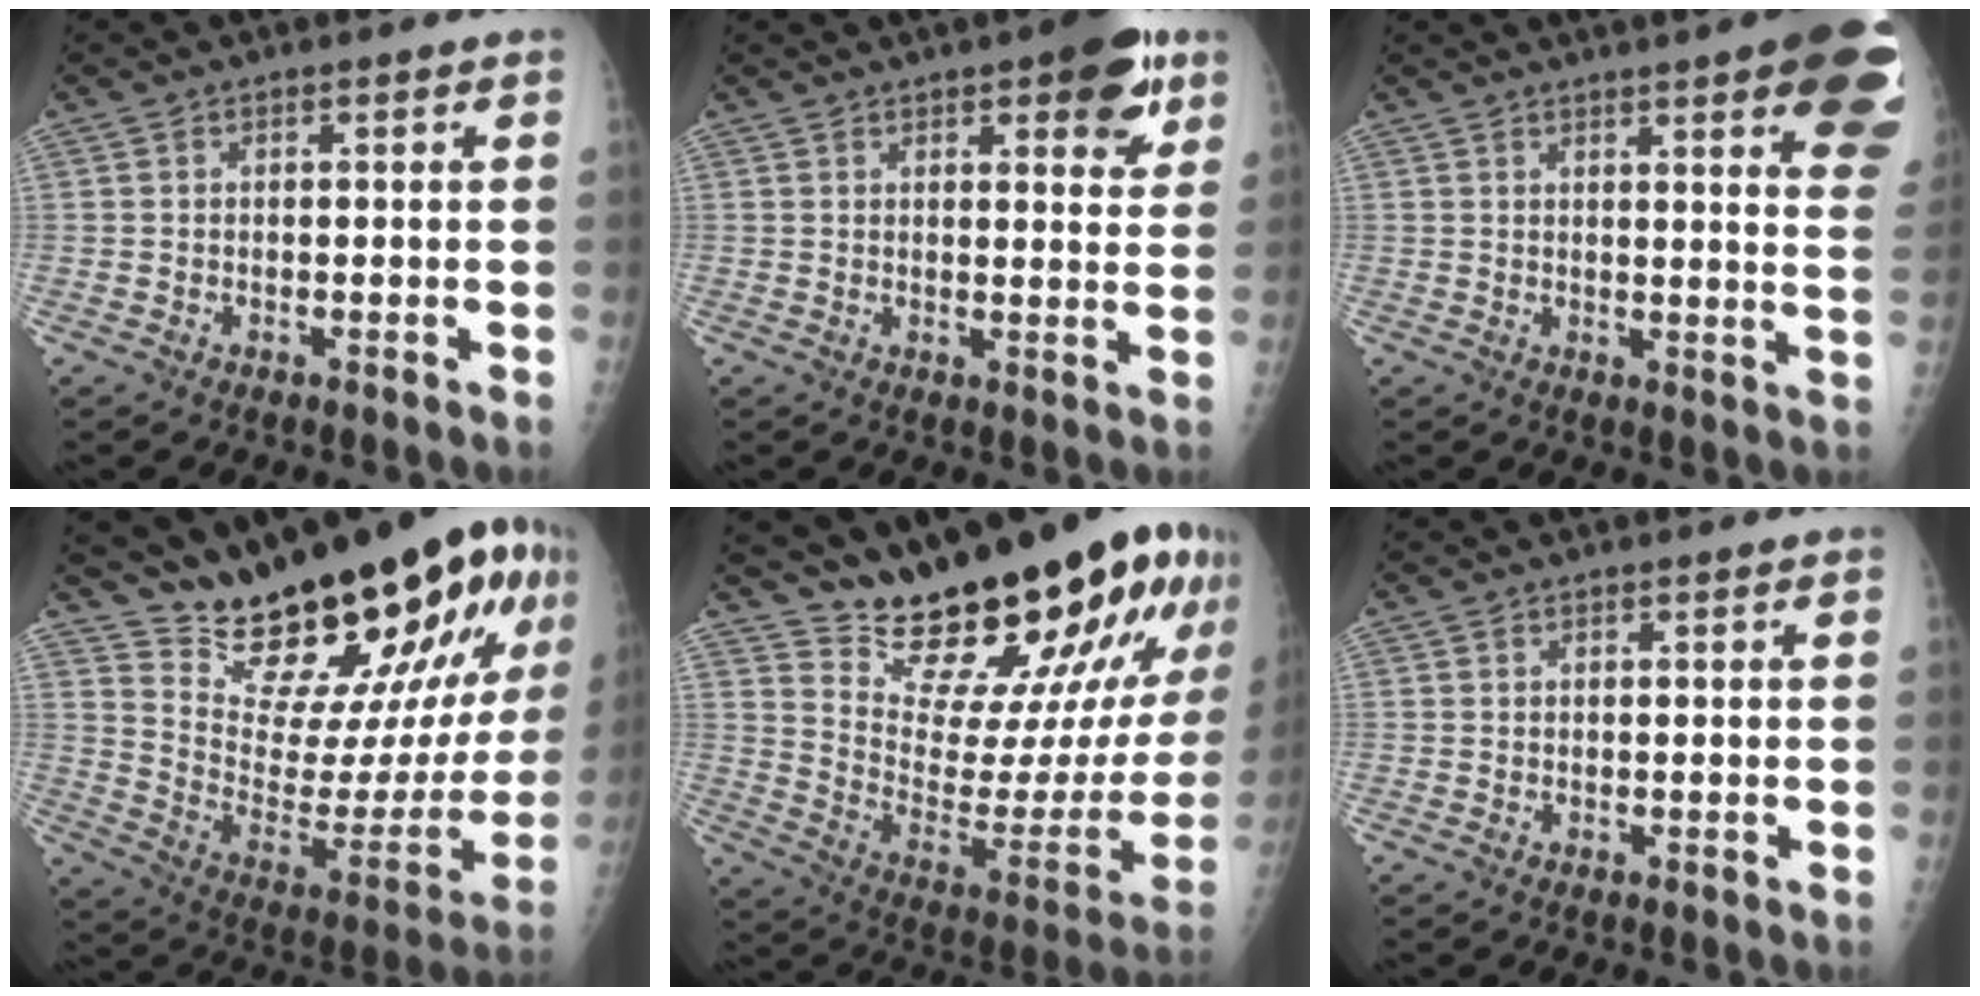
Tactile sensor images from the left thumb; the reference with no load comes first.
{"total": 9.1, "force": [4.9, 3.2, 6.9], "torque": [-0.062, -0.017, 0.058]}
{"total": 19.0, "force": [10.2, 3.8, 15.6], "torque": [-0.166, -0.027, 0.109]}
{"total": 28.5, "force": [20.9, 8.8, 17.3], "torque": [-0.232, -0.117, 0.315]}
{"total": 28.3, "force": [22.7, 7.9, 15.0], "torque": [-0.194, -0.151, 0.326]}
{"total": 0.0}